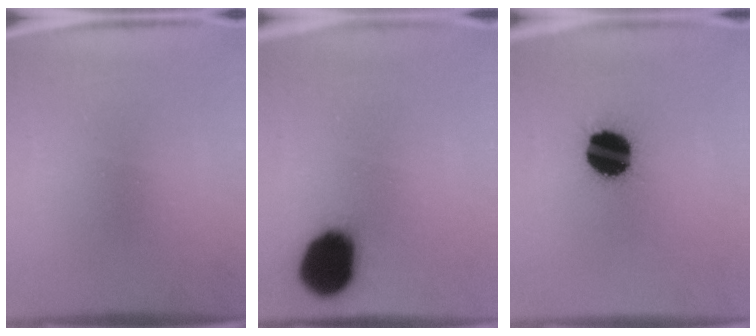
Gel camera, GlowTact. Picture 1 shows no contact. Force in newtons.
{"total": 15.2}
{"total": 14.7}